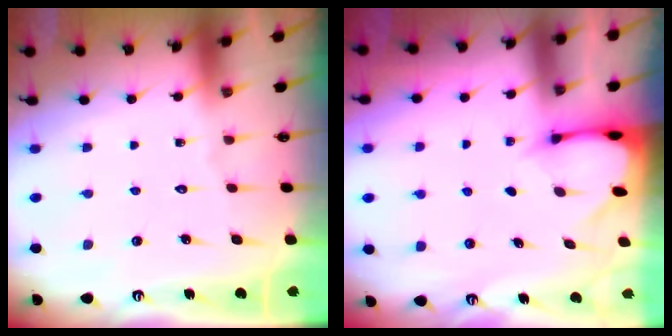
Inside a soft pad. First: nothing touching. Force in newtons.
{"total": 2.4, "press": 2.4, "slide": 0.1}